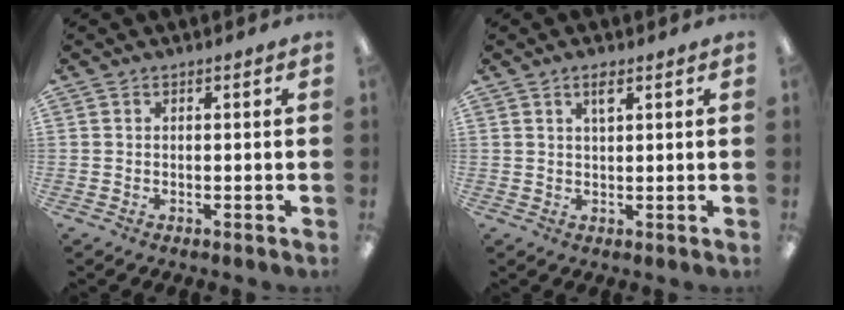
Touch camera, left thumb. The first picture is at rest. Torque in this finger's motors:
{"motor_torque": [0.08, 0.22, -0.40, 0.14, 0.06]}